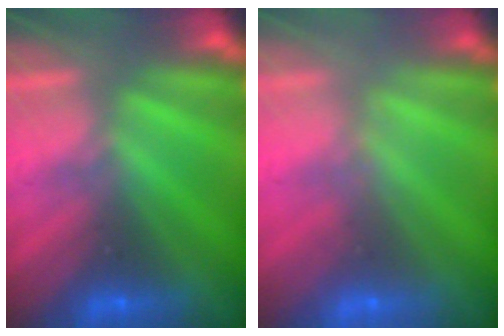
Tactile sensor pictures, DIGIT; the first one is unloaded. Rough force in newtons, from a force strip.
{"total": 1.6}